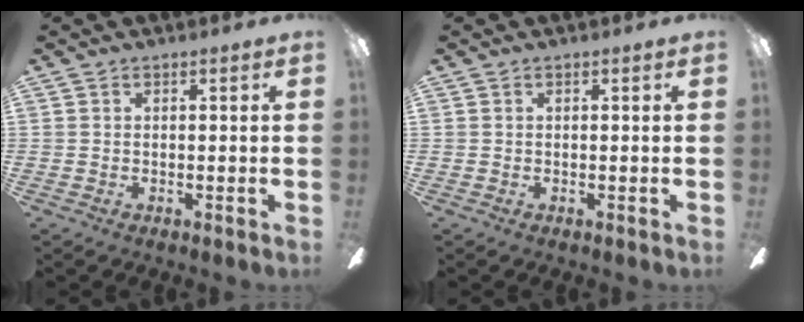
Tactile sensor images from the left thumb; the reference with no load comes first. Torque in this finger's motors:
{"motor_torque": [0.00, 0.00, 0.00, 0.00, 0.00]}